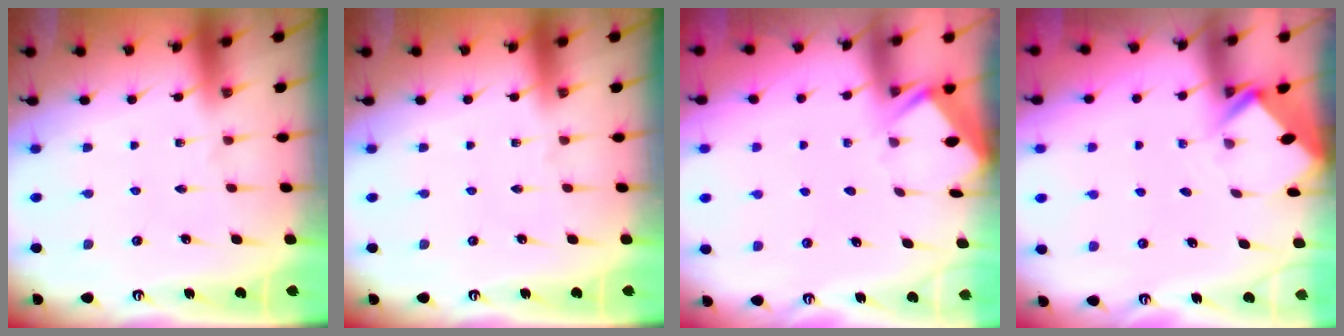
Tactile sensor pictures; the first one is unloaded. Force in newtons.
{"total": 0.0}
{"total": 3.7, "press": 3.7, "slide": 0.3}
{"total": 2.1, "press": 2.1, "slide": 0.1}